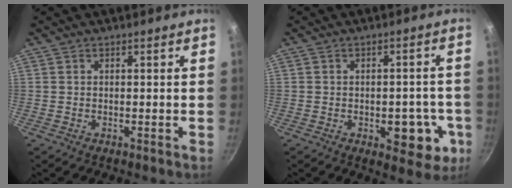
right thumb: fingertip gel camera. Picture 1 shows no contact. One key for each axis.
{"total": 9.3, "fx": -2.8, "fy": 5.3, "fz": 7.2, "tx": -0.050, "ty": 0.011, "tz": -0.032}